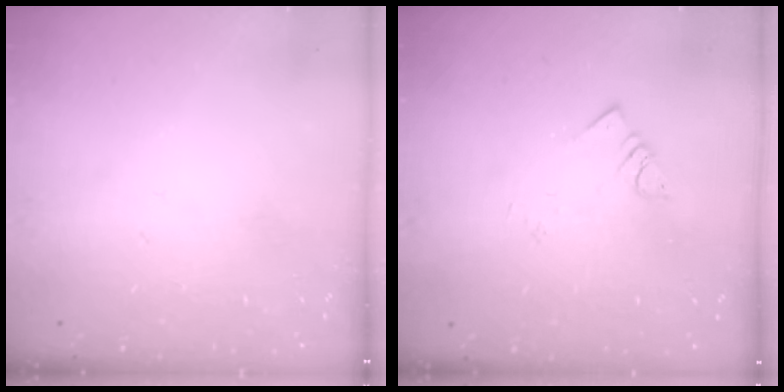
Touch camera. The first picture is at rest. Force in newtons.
{"total": 1.9, "press": 1.9, "slide": 0.1}